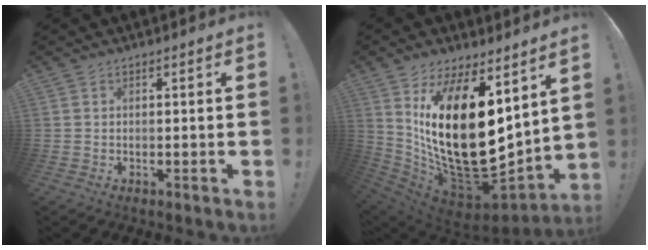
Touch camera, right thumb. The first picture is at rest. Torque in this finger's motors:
{"motor_torque": [-0.23, 2.59, 2.55, 0.22, 0.93]}